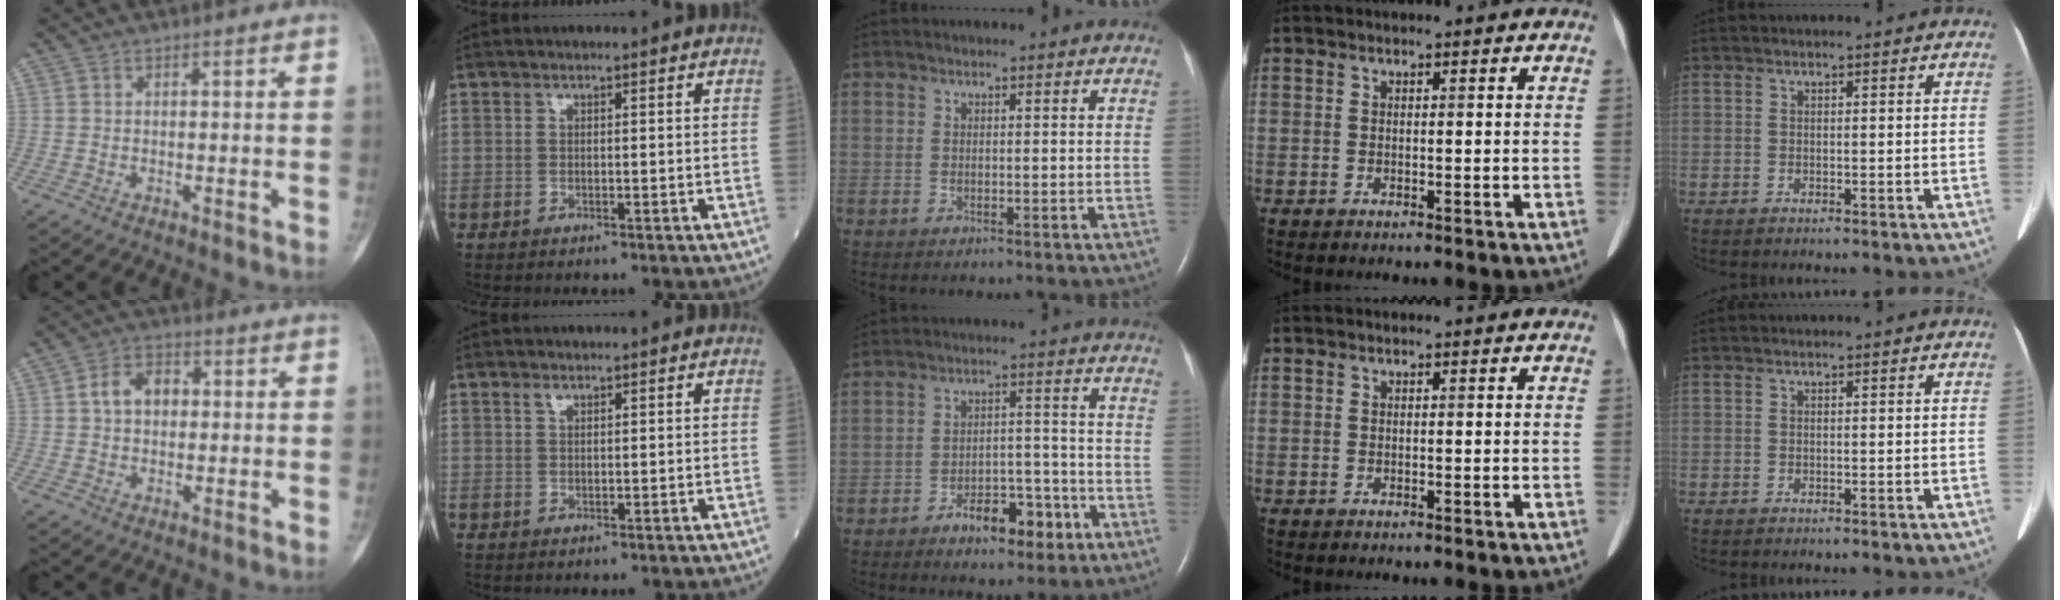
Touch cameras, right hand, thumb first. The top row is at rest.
{"thumb": {"total": 5.9, "force": [0.6, 4.3, 4.0], "torque": [-0.059, 0.016, 0.004]}, "index": {"total": 0.9, "force": [0.7, 0.4, 0.5], "torque": [-0.011, 0.003, 0.013]}, "middle": {"total": 6.9, "force": [-4.2, 3.1, 4.5], "torque": [-0.064, 0.017, -0.059]}}